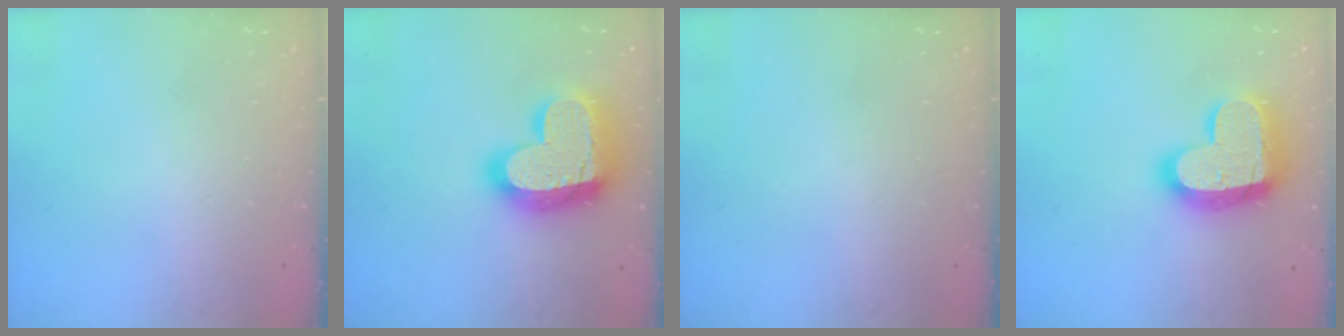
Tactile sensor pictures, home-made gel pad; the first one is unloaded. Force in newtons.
{"total": 23.4, "press": 23.3, "slide": 1.7}
{"total": 0.0}
{"total": 23.7, "press": 23.7, "slide": 1.6}